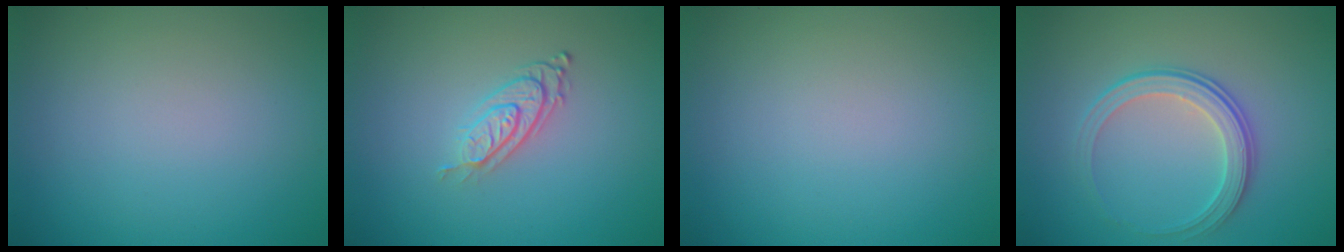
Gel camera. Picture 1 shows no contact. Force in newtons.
{"total": 2.9, "press": 1.9, "slide": 2.1}
{"total": 0.0}
{"total": 3.3, "press": 2.8, "slide": 1.8}